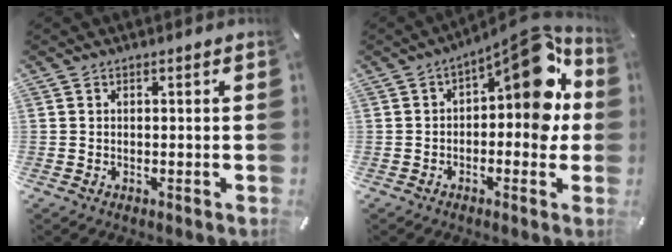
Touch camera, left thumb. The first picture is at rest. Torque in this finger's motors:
{"motor_torque": [0.77, 0.76, 0.44, 0.06, 0.32]}